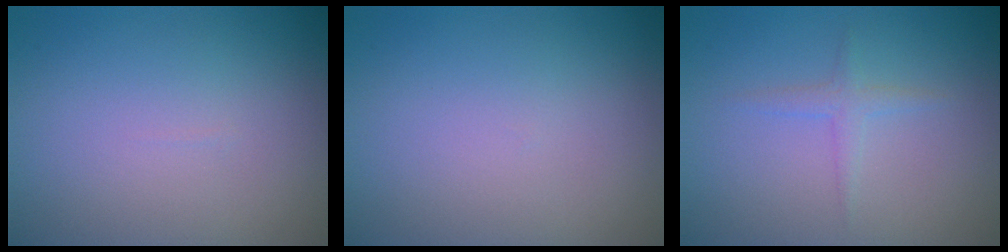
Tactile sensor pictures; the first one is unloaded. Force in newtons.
{"total": 0.0}
{"total": 1.2, "press": 1.2, "slide": 0.0}